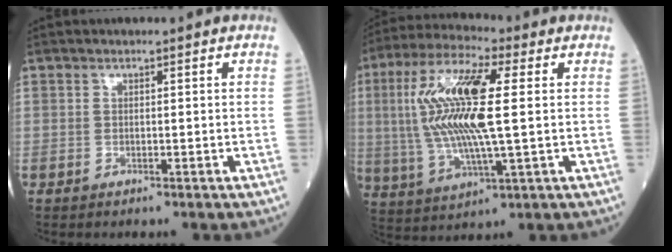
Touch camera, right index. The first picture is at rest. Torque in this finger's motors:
{"motor_torque": [2.14, 0.00, 1.05, 0.21]}